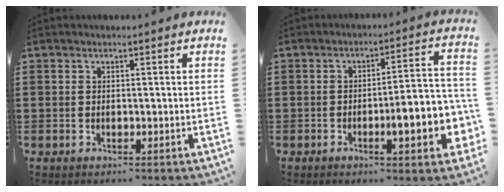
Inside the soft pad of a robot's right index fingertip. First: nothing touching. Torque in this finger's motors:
{"motor_torque": [2.14, 0.00, 0.31, 0.14]}